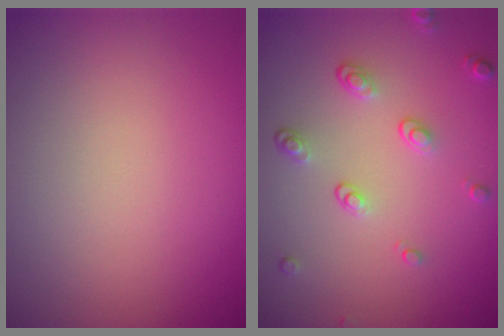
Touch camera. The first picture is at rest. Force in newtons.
{"total": 2.2, "press": 1.4, "slide": 1.7}